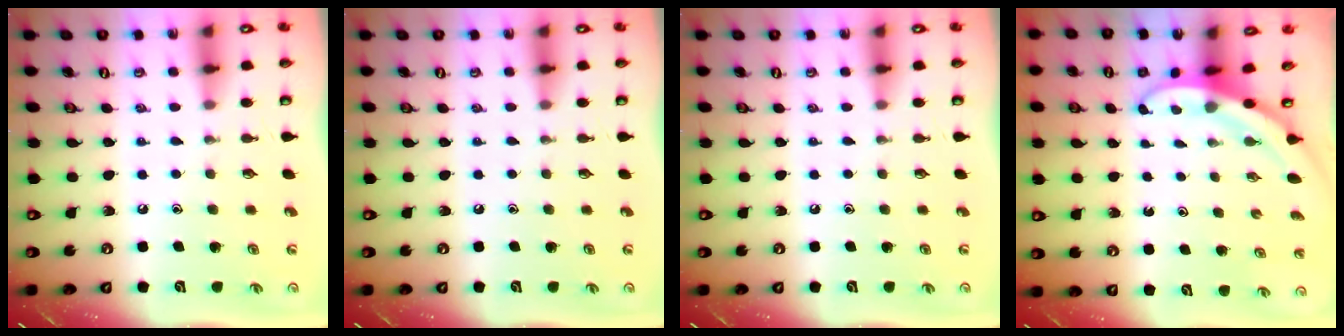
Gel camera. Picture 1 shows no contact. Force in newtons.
{"total": 0.0}
{"total": 0.0}
{"total": 3.1, "press": 3.1, "slide": 0.1}